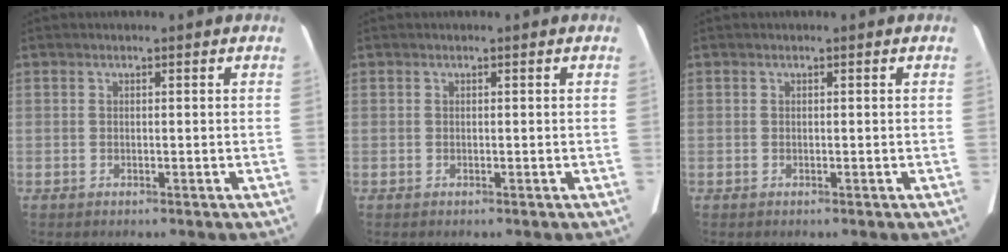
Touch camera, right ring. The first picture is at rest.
{"total": 0.0}
{"total": 0.0}